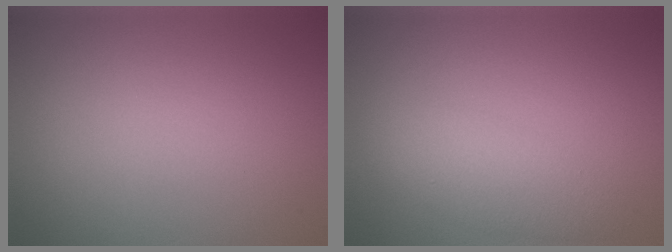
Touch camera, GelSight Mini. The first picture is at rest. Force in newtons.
{"total": 2.9, "press": 2.9, "slide": 0.0}